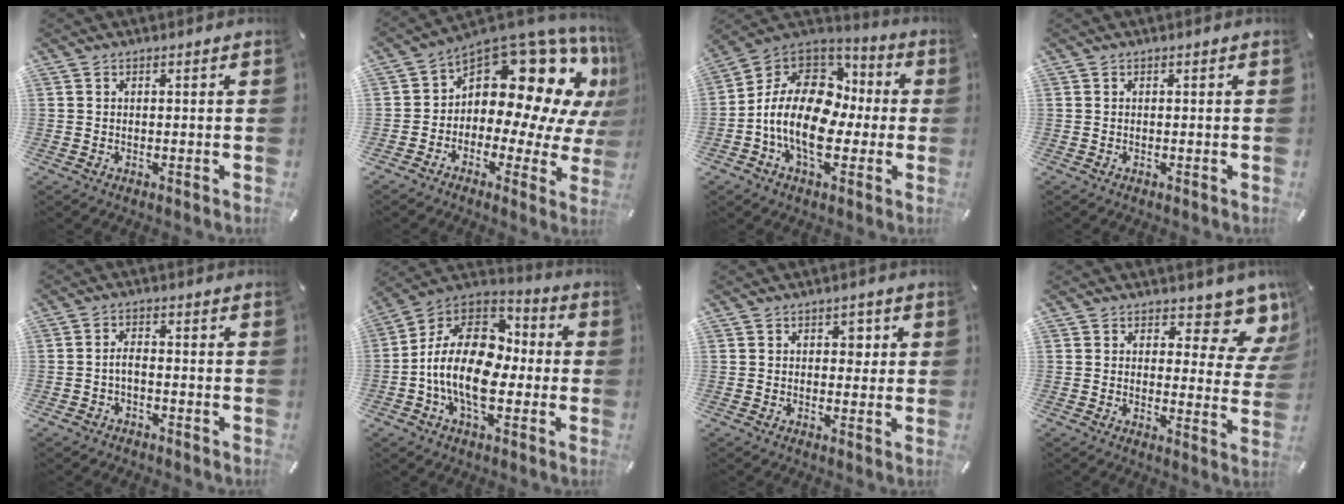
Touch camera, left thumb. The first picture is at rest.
{"total": 17.3, "force": [7.7, 10.1, 11.8], "torque": [-0.157, -0.077, 0.124]}
{"total": 18.4, "force": [-3.5, 12.9, 12.6], "torque": [-0.262, 0.012, -0.060]}
{"total": 0.0}
{"total": 2.9, "force": [-1.4, 1.7, 2.0], "torque": [-0.038, 0.010, -0.028]}
{"total": 18.5, "force": [-4.2, 11.6, 13.7], "torque": [-0.279, 0.021, -0.071]}
{"total": 2.9, "force": [0.7, 2.1, 1.9], "torque": [-0.009, -0.005, 0.001]}
{"total": 9.7, "force": [7.1, 4.1, 5.2], "torque": [-0.052, -0.063, 0.120]}